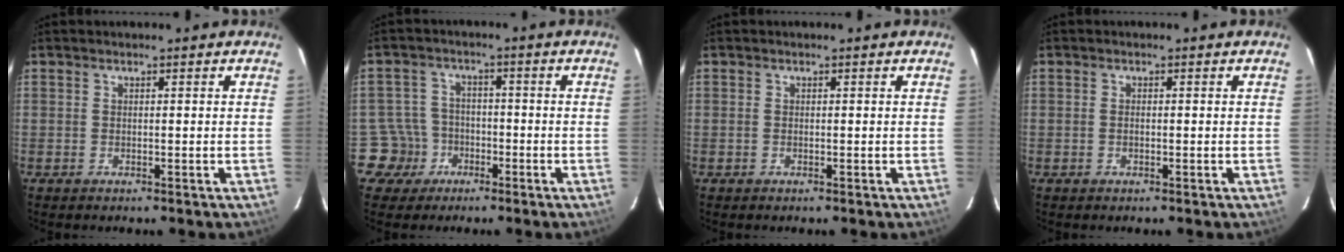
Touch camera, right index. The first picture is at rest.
{"total": 5.9, "force": [-3.0, 5.0, -0.5], "torque": [-0.003, 0.027, -0.056]}
{"total": 0.0}
{"total": 0.8, "force": [-0.1, 0.4, 0.7], "torque": [-0.015, 0.001, -0.003]}